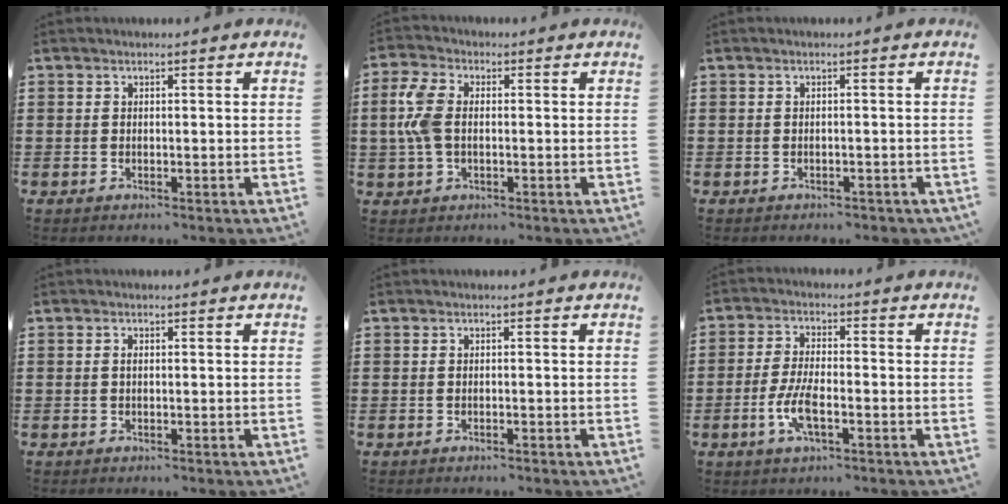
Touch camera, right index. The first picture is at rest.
{"total": 6.4, "force": [0.3, 3.8, 5.2], "torque": [-0.139, -0.001, -0.004]}
{"total": 0.9, "force": [-0.8, 0.2, 0.2], "torque": [-0.008, -0.003, -0.018]}
{"total": 0.6, "force": [0.0, 0.2, 0.6], "torque": [-0.012, -0.003, 0.001]}
{"total": 0.0}
{"total": 5.6, "force": [-2.0, 1.8, 4.9], "torque": [-0.107, -0.005, -0.042]}